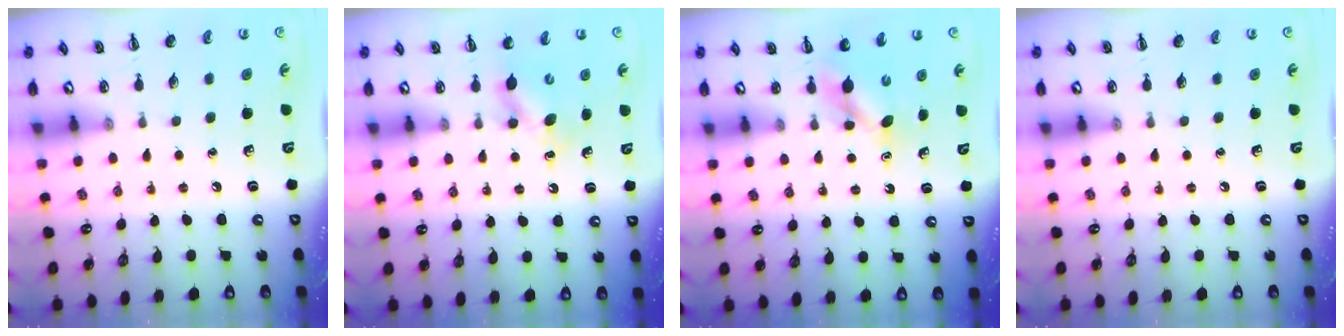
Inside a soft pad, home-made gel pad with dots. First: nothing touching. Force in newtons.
{"total": 5.5, "press": 5.4, "slide": 1.2}
{"total": 5.0, "press": 4.9, "slide": 0.5}
{"total": 0.0}